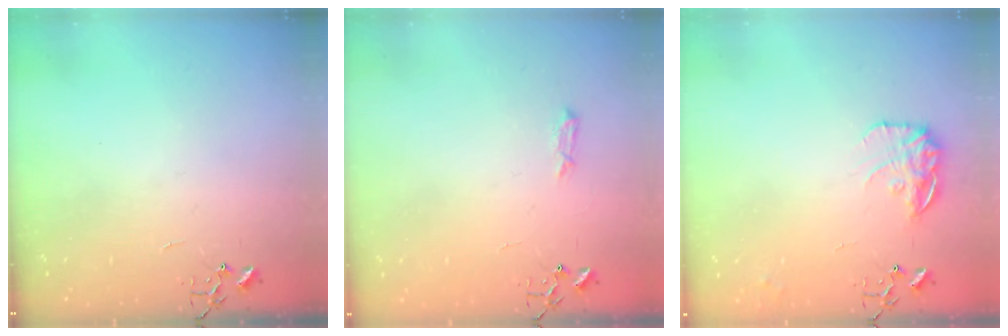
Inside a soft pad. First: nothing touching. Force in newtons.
{"total": 4.0, "press": 4.0, "slide": 0.6}
{"total": 12.9, "press": 12.8, "slide": 0.6}